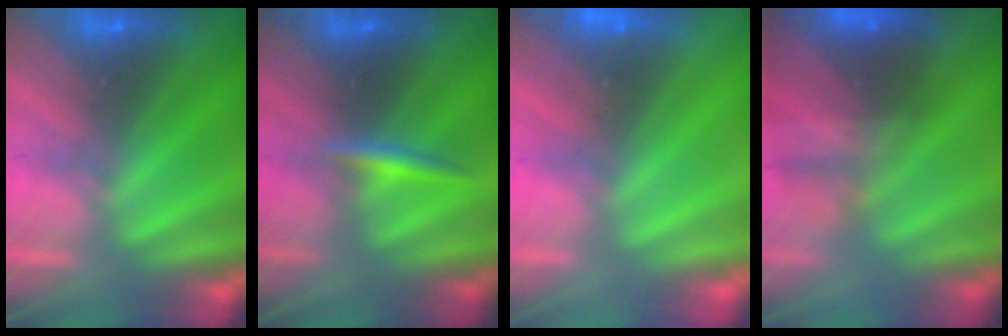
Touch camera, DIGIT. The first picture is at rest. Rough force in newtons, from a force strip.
{"total": 2.3}
{"total": 2.4}
{"total": 5.8}